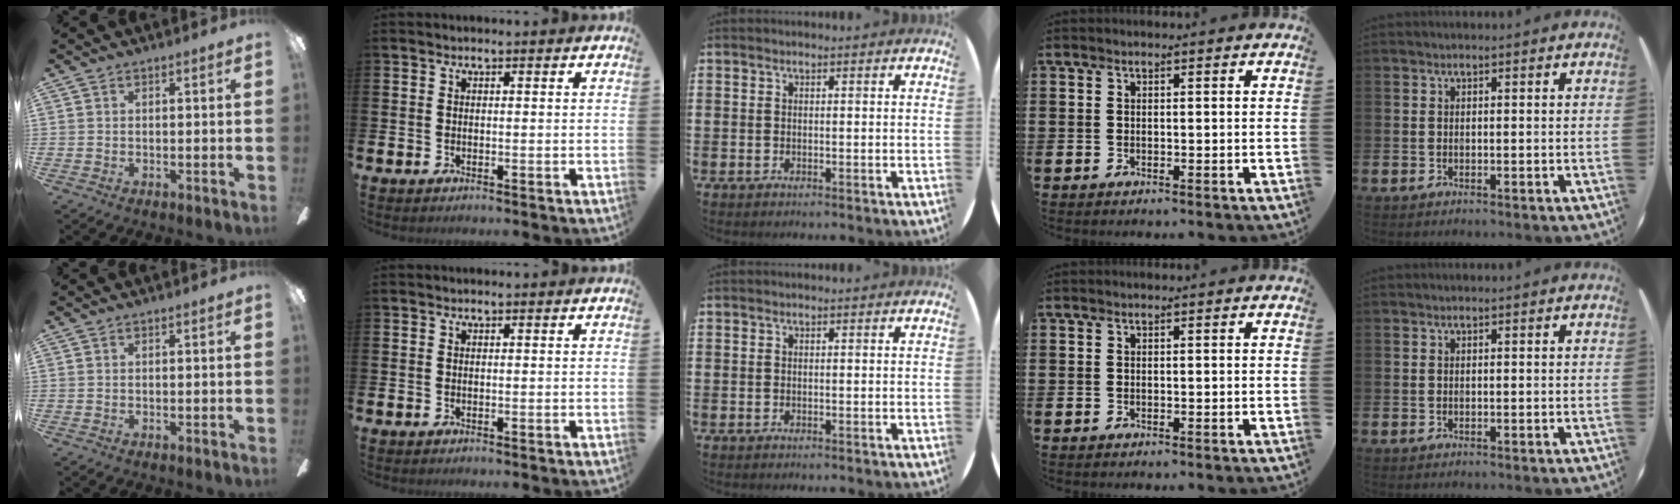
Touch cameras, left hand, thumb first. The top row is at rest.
{}